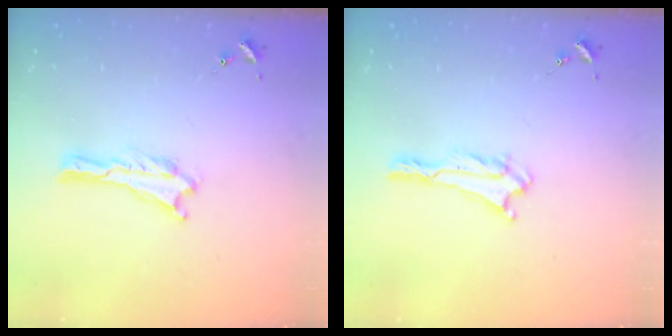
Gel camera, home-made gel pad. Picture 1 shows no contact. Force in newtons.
{"total": 1.0, "press": 1.0, "slide": 0.1}